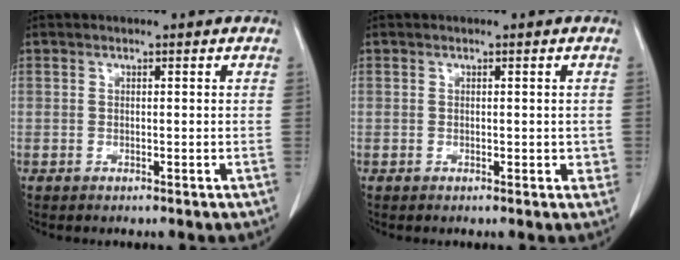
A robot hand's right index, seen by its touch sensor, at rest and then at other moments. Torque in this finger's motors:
{"motor_torque": [0.00, 0.19, 0.01, 0.04]}